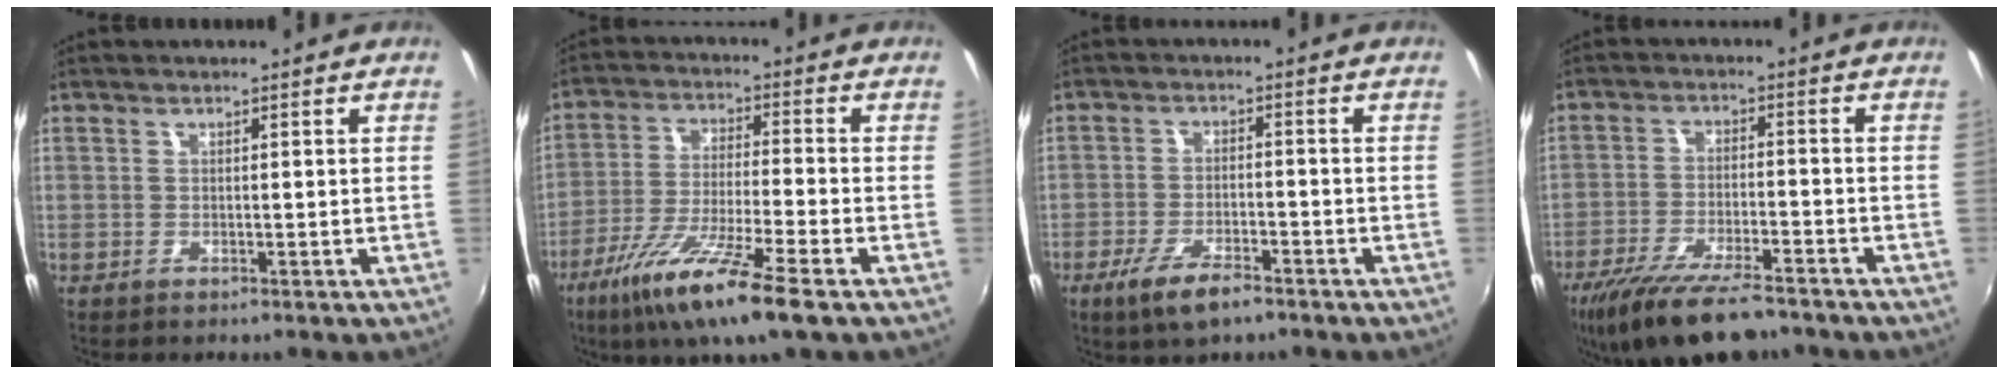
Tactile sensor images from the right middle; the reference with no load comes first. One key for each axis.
{"total": 14.1, "fx": -8.3, "fy": 1.2, "fz": 11.3, "tx": -0.229, "ty": -0.036, "tz": -0.155}
{"total": 7.2, "fx": -4.8, "fy": 2.1, "fz": 4.8, "tx": -0.116, "ty": -0.016, "tz": -0.087}
{"total": 14.3, "fx": -11.3, "fy": 3.5, "fz": 8.0, "tx": -0.174, "ty": -0.033, "tz": -0.192}